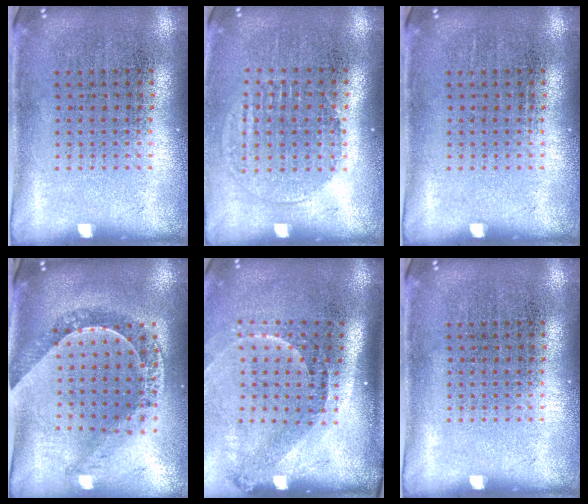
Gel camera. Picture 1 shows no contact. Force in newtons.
{"total": 1.3, "press": 1.2, "slide": 0.6}
{"total": 0.0}
{"total": 1.1, "press": 1.1, "slide": 0.2}
{"total": 2.2, "press": 1.5, "slide": 1.5}
{"total": 0.0}